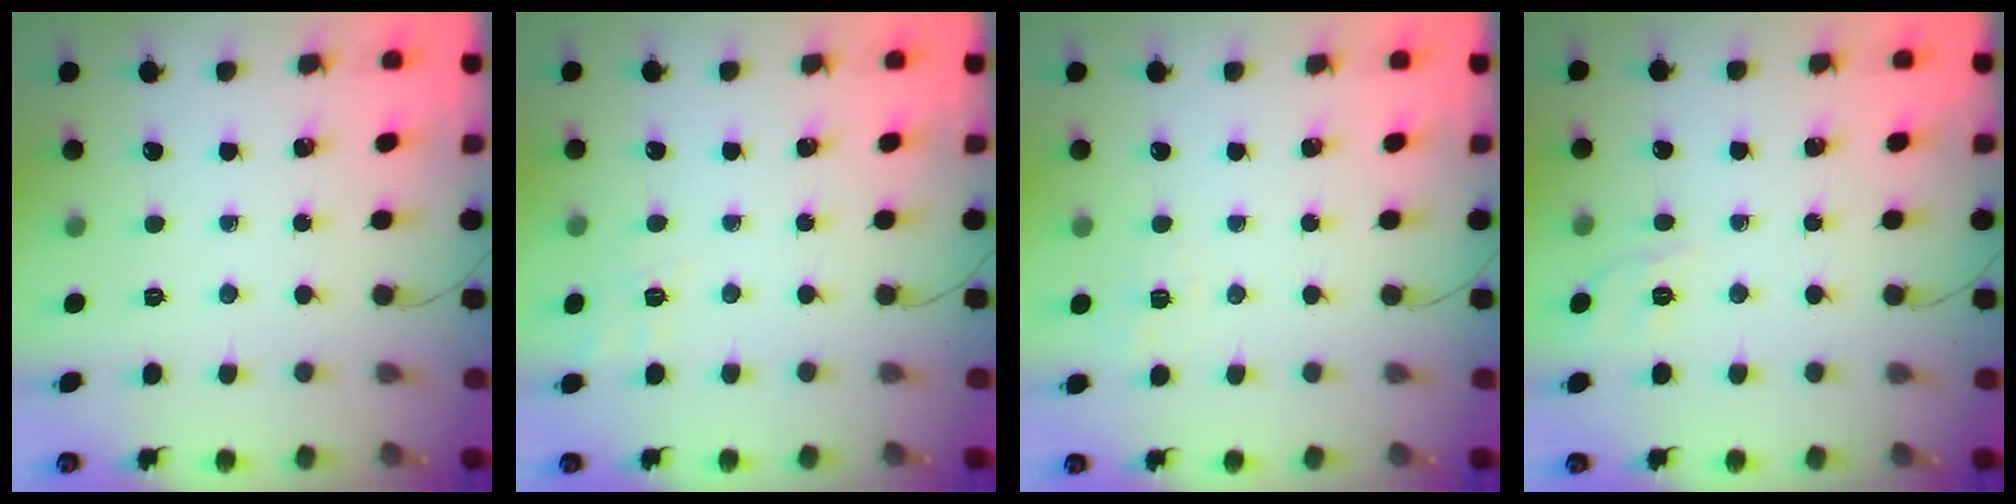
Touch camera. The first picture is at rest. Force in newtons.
{"total": 9.1, "press": 8.9, "slide": 1.9}
{"total": 3.7, "press": 3.2, "slide": 1.7}
{"total": 1.9, "press": 0.8, "slide": 1.6}